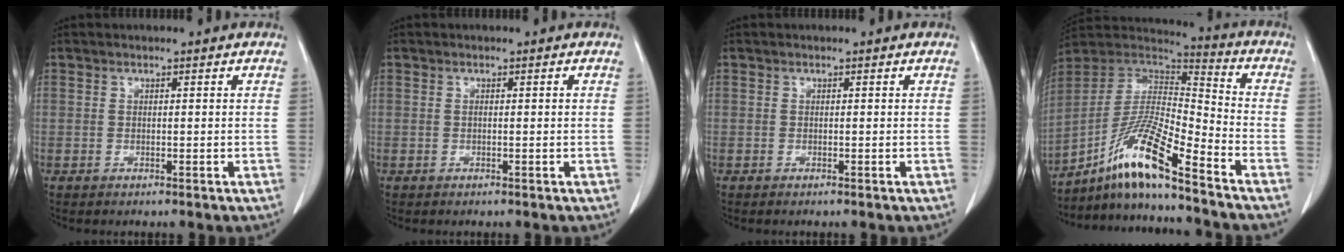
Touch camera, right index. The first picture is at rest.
{"total": 0.7, "force": [0.0, 0.1, 0.7], "torque": [-0.015, 0.001, 0.003]}
{"total": 0.0}
{"total": 14.3, "force": [-10.0, 0.4, 10.3], "torque": [-0.197, 0.007, -0.184]}